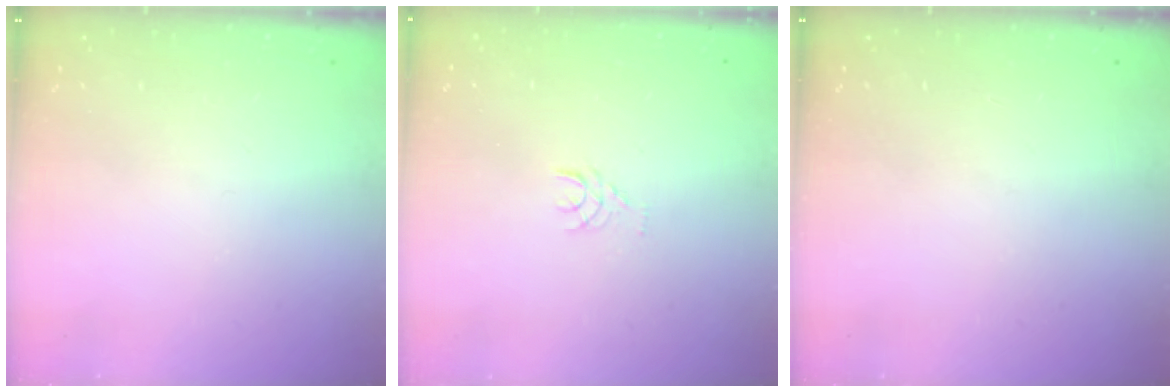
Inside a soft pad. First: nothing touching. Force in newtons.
{"total": 3.6, "press": 3.6, "slide": 0.3}
{"total": 0.0}